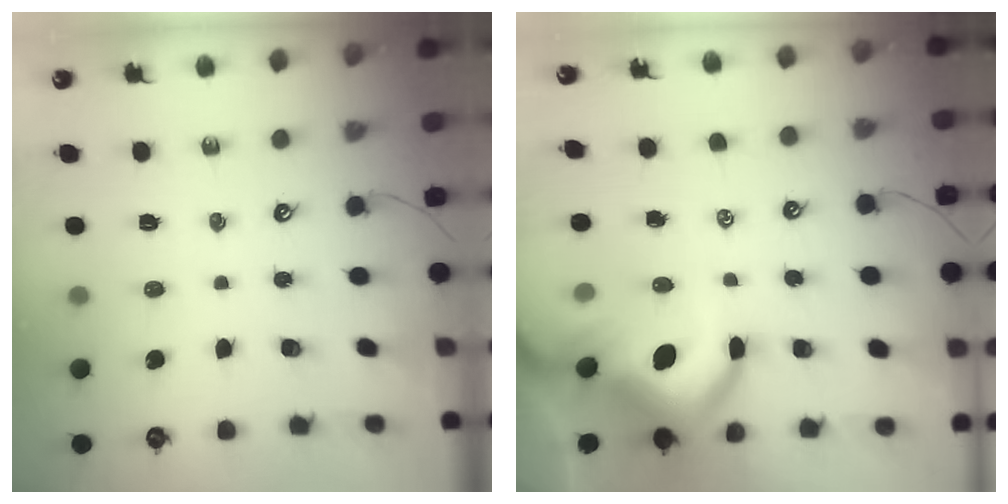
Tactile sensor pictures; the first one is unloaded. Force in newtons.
{"total": 15.0, "press": 14.8, "slide": 2.2}